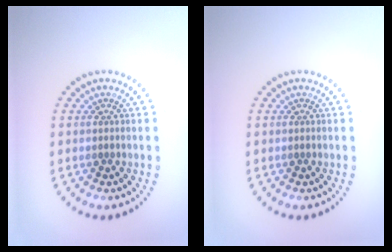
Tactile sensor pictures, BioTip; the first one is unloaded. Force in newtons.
{"total": 0.0}